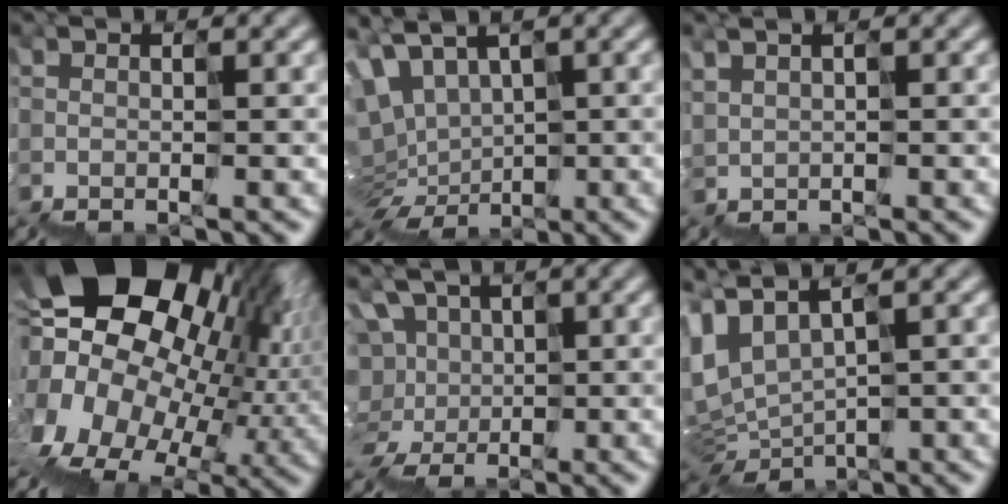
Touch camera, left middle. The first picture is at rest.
{"total": 4.8, "force": [0.4, 3.4, 3.3], "torque": [-0.086, 0.008, 0.013]}
{"total": 0.6, "force": [0.6, 0.2, 0.1], "torque": [-0.020, 0.016, 0.026]}
{"total": 18.4, "force": [1.9, 12.7, 13.1], "torque": [-0.240, 0.016, 0.028]}
{"total": 6.2, "force": [1.8, 5.8, 1.2], "torque": [-0.051, 0.044, -0.005]}
{"total": 3.5, "force": [1.7, 2.1, 2.2], "torque": [-0.100, 0.005, 0.041]}